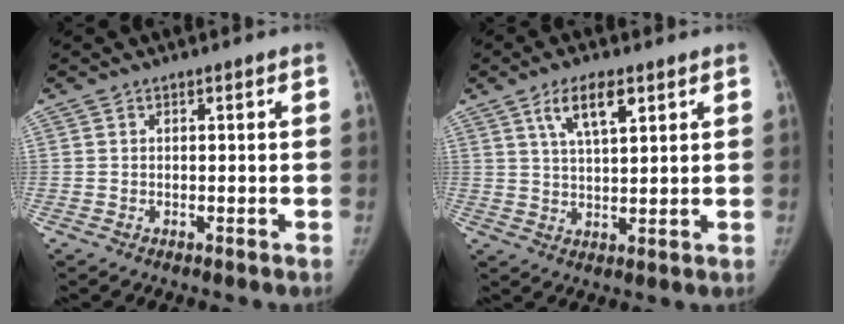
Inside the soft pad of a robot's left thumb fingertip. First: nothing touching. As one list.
[{"total": 7.3, "force": [3.8, 2.7, 5.6], "torque": [-0.092, -0.012, 0.070]}]